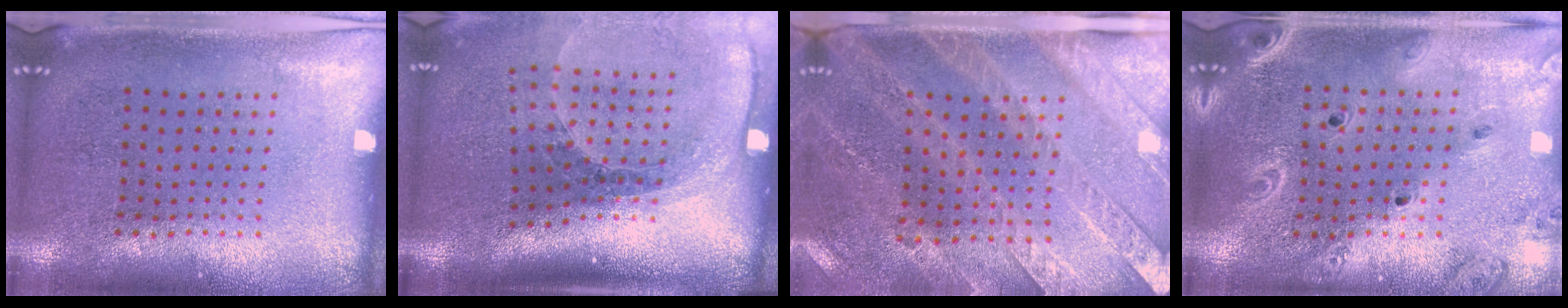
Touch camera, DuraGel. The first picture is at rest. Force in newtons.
{"total": 1.9, "press": 1.6, "slide": 1.0}
{"total": 2.9, "press": 2.7, "slide": 1.1}
{"total": 2.0, "press": 1.9, "slide": 0.8}